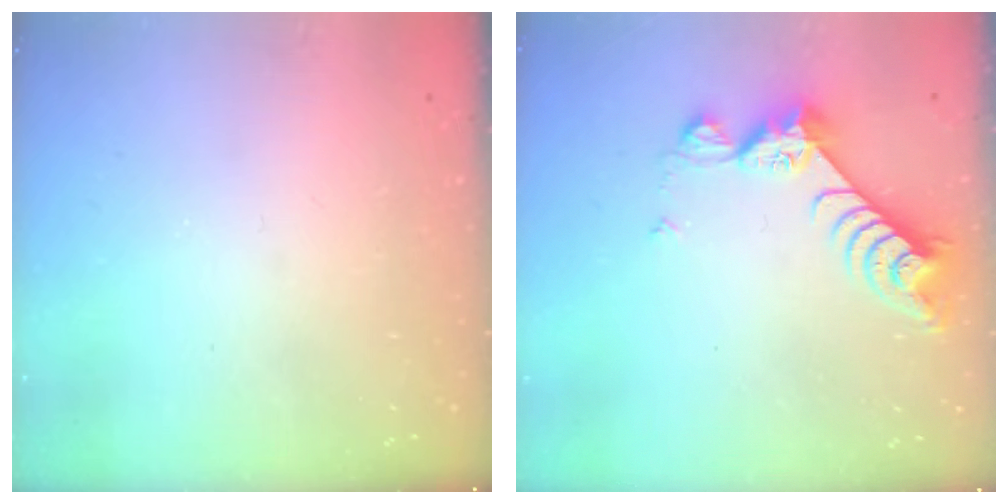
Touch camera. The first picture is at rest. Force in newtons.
{"total": 8.1, "press": 8.0, "slide": 0.8}